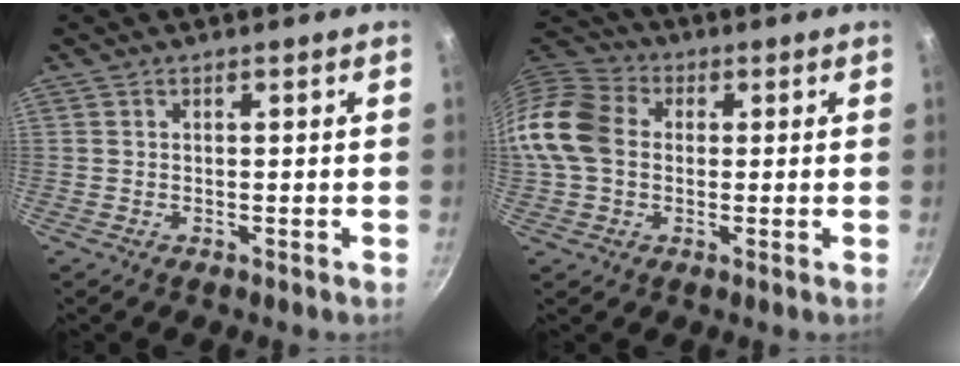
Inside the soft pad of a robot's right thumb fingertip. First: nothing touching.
{"total": 12.6, "force": [0.3, 9.9, 7.9], "torque": [-0.134, 0.023, -0.012]}